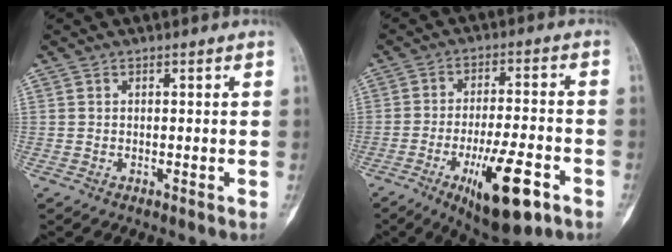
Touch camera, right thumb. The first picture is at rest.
{"total": 14.7, "force": [-6.8, 4.5, 12.2], "torque": [-0.197, 0.021, -0.099]}